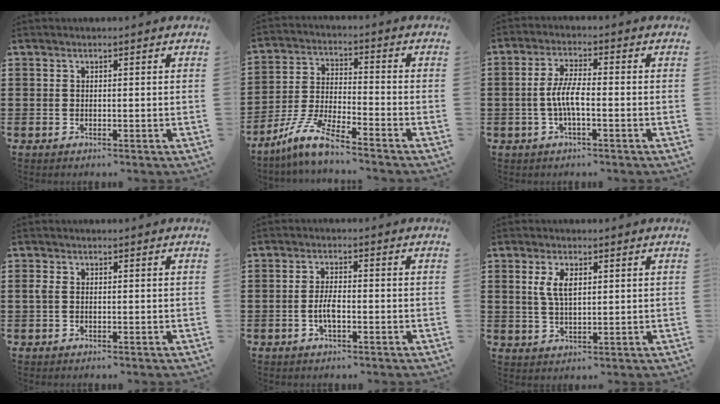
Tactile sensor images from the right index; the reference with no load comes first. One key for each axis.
{"total": 7.9, "fx": -6.7, "fy": 0.4, "fz": 4.2, "tx": -0.106, "ty": -0.010, "tz": -0.137}
{"total": 5.0, "fx": -1.1, "fy": 1.2, "fz": 4.7, "tx": -0.111, "ty": -0.005, "tz": -0.031}
{"total": 1.4, "fx": -0.1, "fy": 0.9, "fz": 1.1, "tx": -0.031, "ty": 0.001, "tz": -0.006}
{"total": 3.5, "fx": -1.0, "fy": 1.2, "fz": 3.2, "tx": -0.073, "ty": -0.001, "tz": -0.023}
{"total": 4.3, "fx": 1.3, "fy": 1.9, "fz": 3.6, "tx": -0.077, "ty": 0.008, "tz": 0.022}